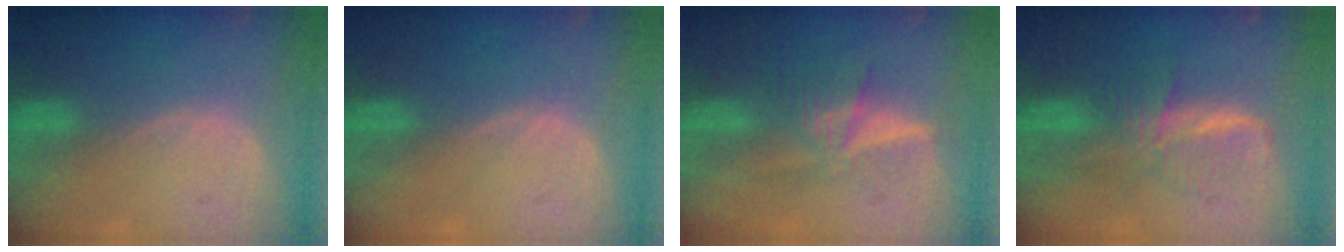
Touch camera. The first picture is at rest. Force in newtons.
{"total": 0.0}
{"total": 5.2, "press": 5.1, "slide": 1.0}
{"total": 6.1, "press": 6.1, "slide": 0.4}